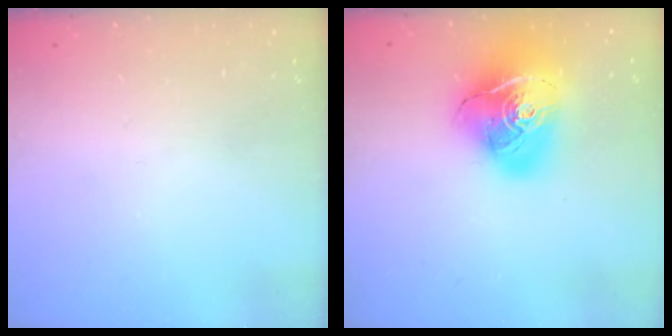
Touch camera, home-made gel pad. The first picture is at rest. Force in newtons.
{"total": 22.2, "press": 22.0, "slide": 2.8}